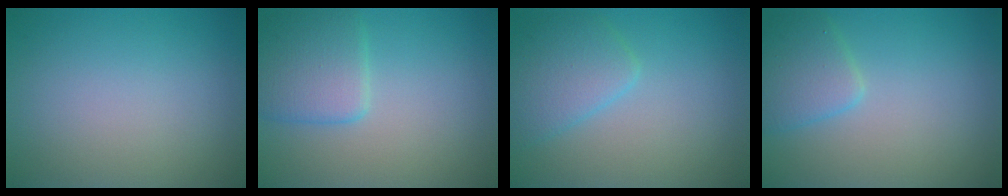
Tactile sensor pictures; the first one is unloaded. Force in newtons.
{"total": 3.7, "press": 3.6, "slide": 0.2}
{"total": 3.4, "press": 3.4, "slide": 0.1}
{"total": 2.8, "press": 2.8, "slide": 0.1}